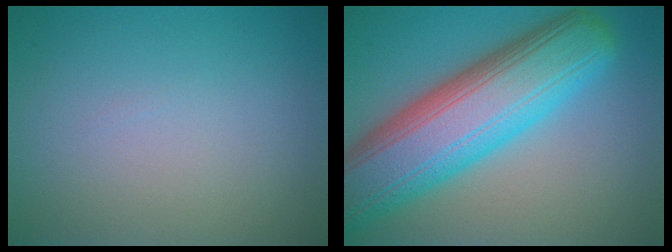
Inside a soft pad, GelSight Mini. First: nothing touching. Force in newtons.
{"total": 12.6, "press": 12.6, "slide": 0.4}